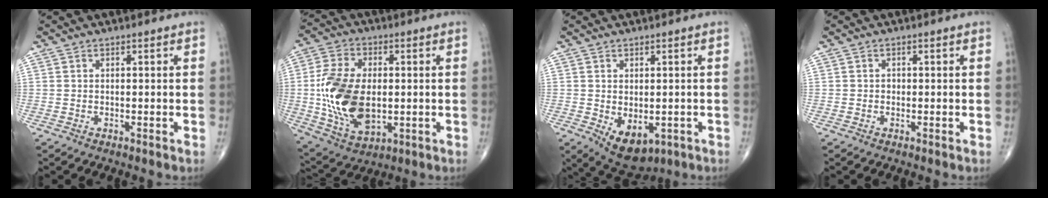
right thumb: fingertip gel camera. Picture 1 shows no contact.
{"total": 17.6, "force": [-0.6, 10.6, 14.0], "torque": [-0.268, -0.005, 0.000]}
{"total": 7.9, "force": [-2.3, 4.7, 5.9], "torque": [-0.075, -0.005, -0.016]}
{"total": 0.7, "force": [-0.1, 0.6, 0.3], "torque": [-0.001, 0.002, -0.003]}